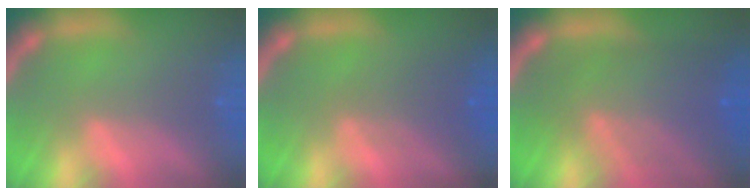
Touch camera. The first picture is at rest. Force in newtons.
{"total": 3.0}
{"total": 8.0}